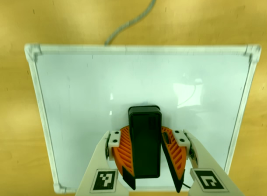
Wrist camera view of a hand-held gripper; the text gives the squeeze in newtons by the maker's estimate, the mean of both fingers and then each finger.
{"total": 10.5, "left": 12.3, "right": 8.8}